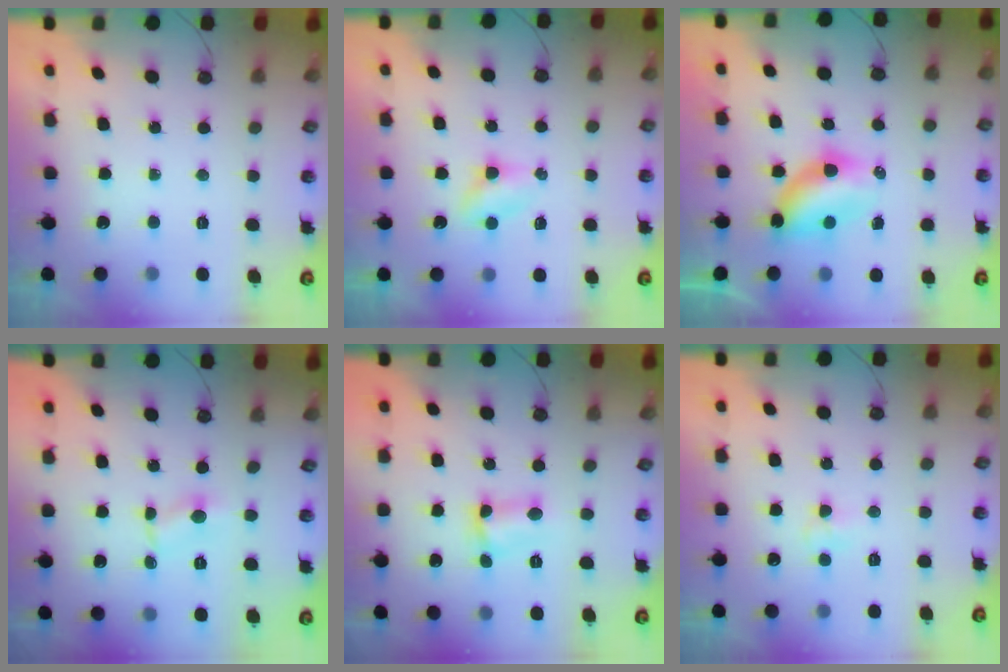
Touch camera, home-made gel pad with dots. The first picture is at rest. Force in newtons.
{"total": 2.9, "press": 2.9, "slide": 0.3}
{"total": 6.4, "press": 6.2, "slide": 1.5}
{"total": 1.6, "press": 1.5, "slide": 0.2}
{"total": 4.2, "press": 3.5, "slide": 2.3}
{"total": 3.4, "press": 3.3, "slide": 0.6}